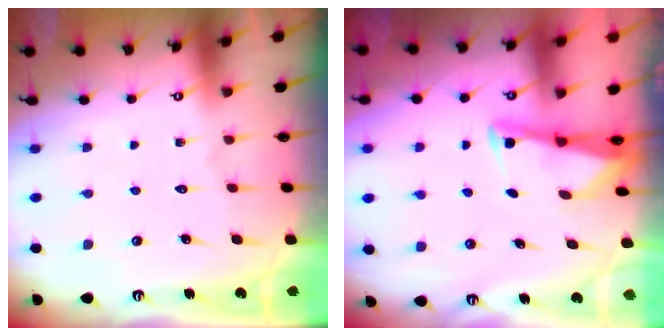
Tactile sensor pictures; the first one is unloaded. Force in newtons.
{"total": 2.7, "press": 2.7, "slide": 0.2}